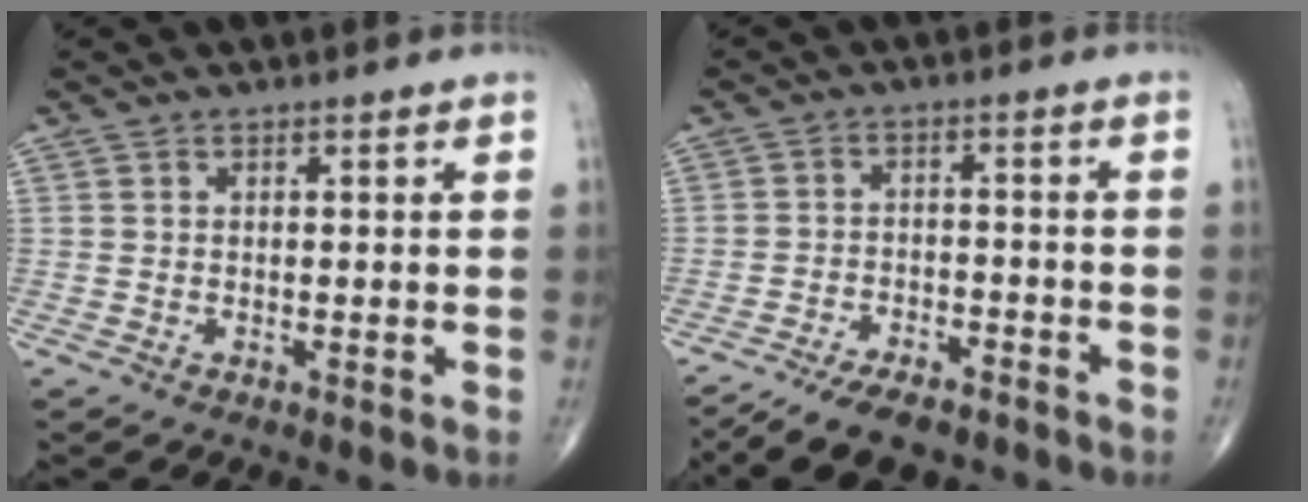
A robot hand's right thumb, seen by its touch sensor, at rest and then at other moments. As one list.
[{"total": 10.4, "force": [-8.3, 4.1, 4.7], "torque": [-0.063, 0.041, -0.136]}]